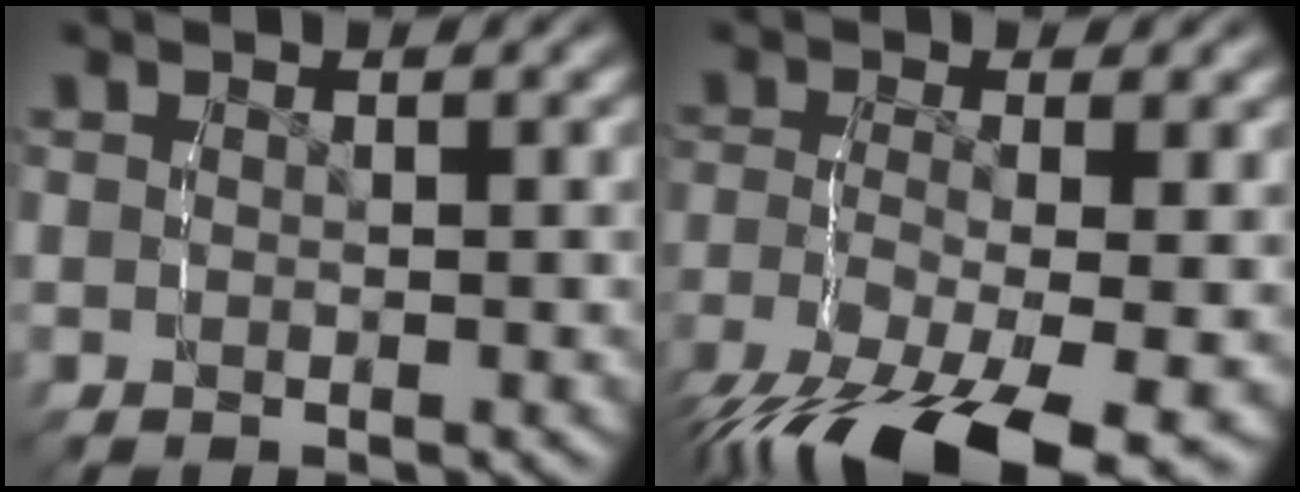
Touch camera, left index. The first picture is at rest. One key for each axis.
{"total": 8.5, "fx": -5.2, "fy": 3.1, "fz": 6.0, "tx": -0.128, "ty": -0.039, "tz": -0.062}